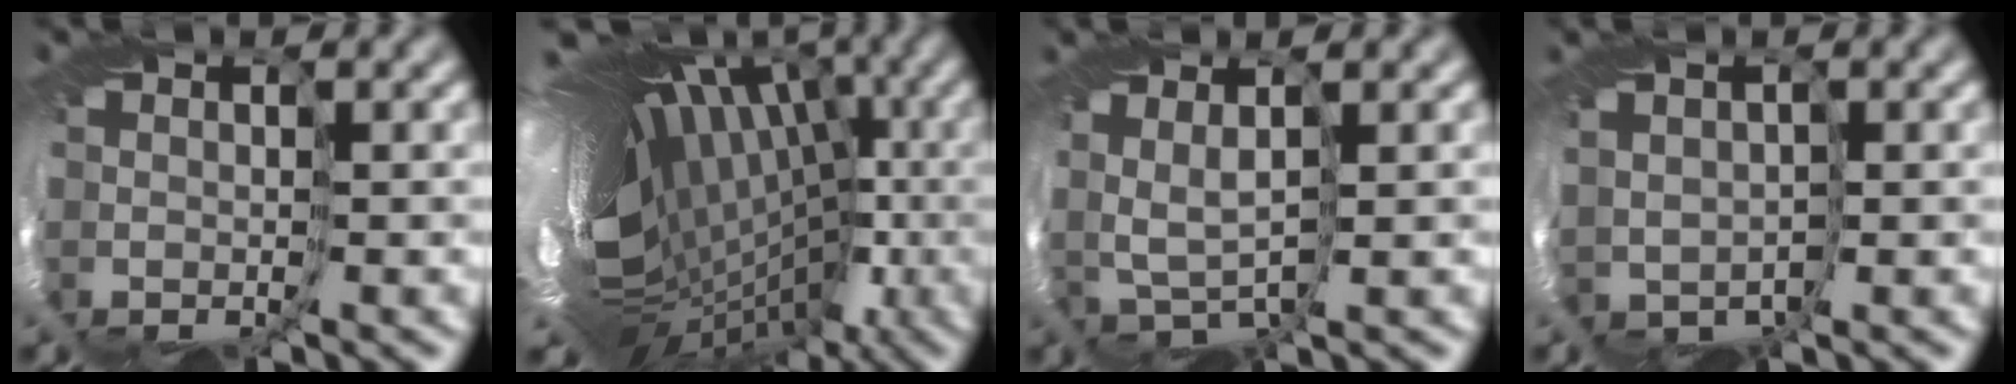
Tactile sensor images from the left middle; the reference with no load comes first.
{"total": 17.4, "force": [-0.1, 10.4, 14.0], "torque": [-0.216, 0.018, 0.016]}
{"total": 1.1, "force": [1.1, 0.2, 0.4], "torque": [-0.024, 0.001, 0.029]}
{"total": 1.3, "force": [0.5, 1.1, -0.3], "torque": [-0.005, 0.004, 0.014]}